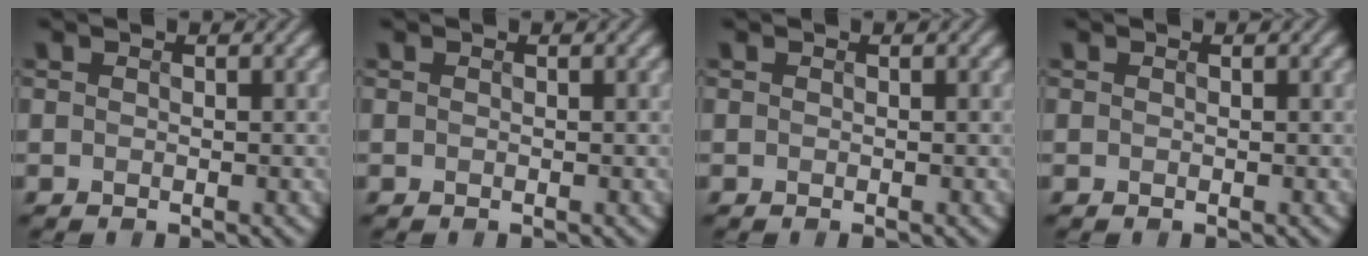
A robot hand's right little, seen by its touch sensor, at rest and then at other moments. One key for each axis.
{"total": 0.0}
{"total": 0.0}
{"total": 0.0}